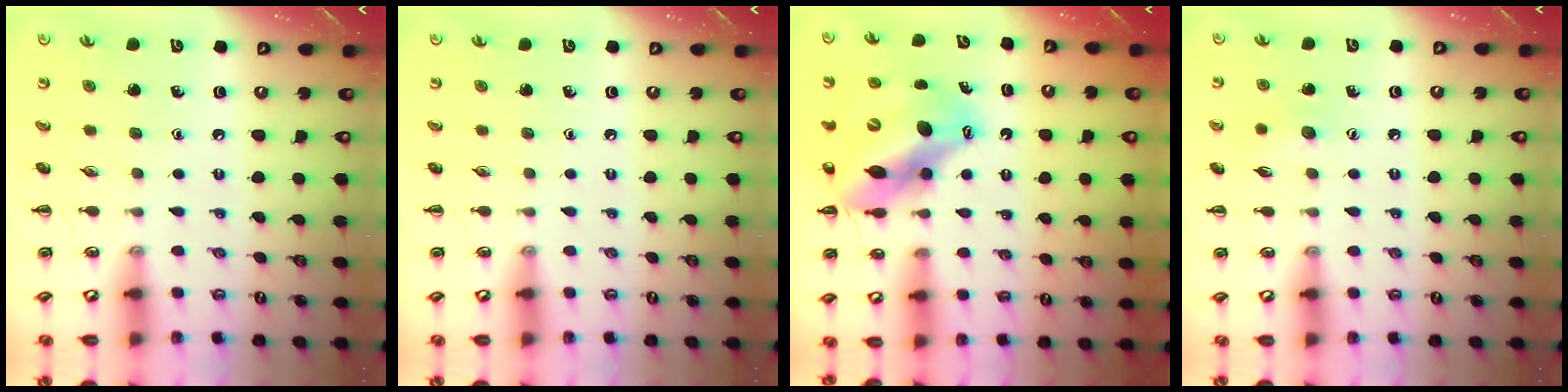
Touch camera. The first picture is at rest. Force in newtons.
{"total": 0.0}
{"total": 14.1, "press": 13.6, "slide": 3.8}
{"total": 5.5, "press": 5.4, "slide": 1.1}